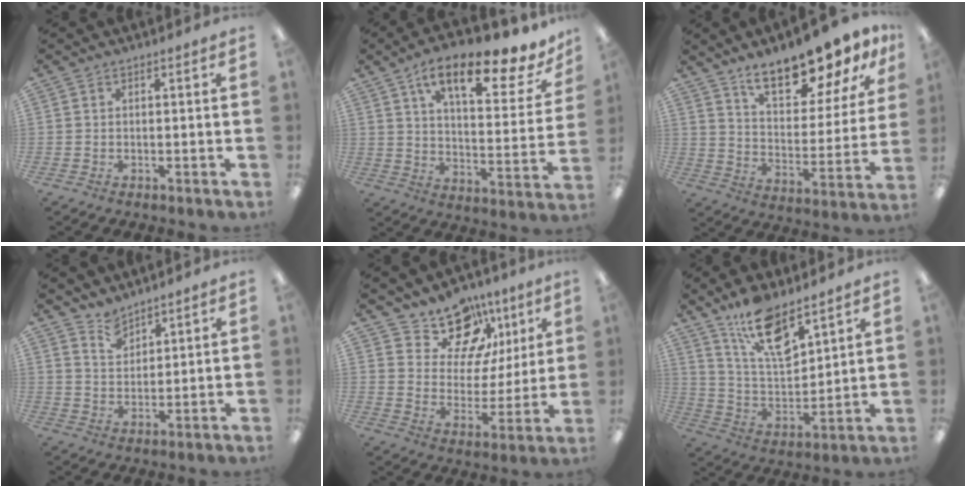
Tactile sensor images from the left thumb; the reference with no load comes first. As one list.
[{"total": 17.4, "force": [11.3, 5.5, 12.0], "torque": [-0.183, -0.067, 0.181]}, {"total": 16.5, "force": [13.6, 5.1, 7.9], "torque": [-0.125, -0.086, 0.235]}, {"total": 4.8, "force": [4.3, 1.9, 0.7], "torque": [-0.017, -0.023, 0.083]}, {"total": 15.2, "force": [10.1, 10.0, 5.2], "torque": [-0.089, -0.061, 0.190]}, {"total": 14.6, "force": [10.4, 5.2, 8.8], "torque": [-0.164, -0.051, 0.186]}]